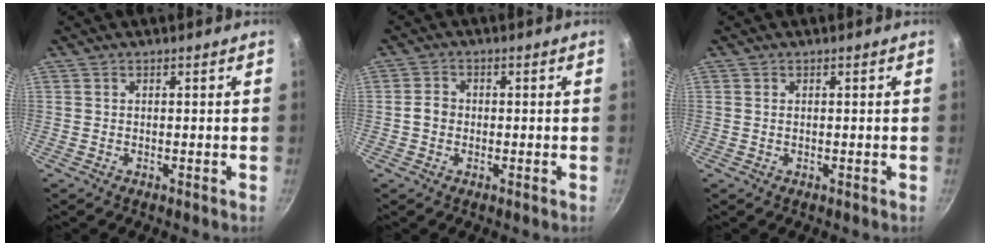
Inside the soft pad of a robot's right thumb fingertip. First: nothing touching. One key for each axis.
{"total": 2.8, "fx": -0.4, "fy": 2.4, "fz": 1.5, "tx": -0.017, "ty": 0.013, "tz": -0.011}
{"total": 0.0}